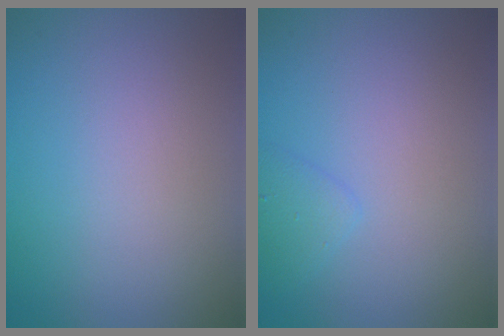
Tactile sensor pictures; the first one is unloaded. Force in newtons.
{"total": 1.3, "press": 1.3, "slide": 0.0}